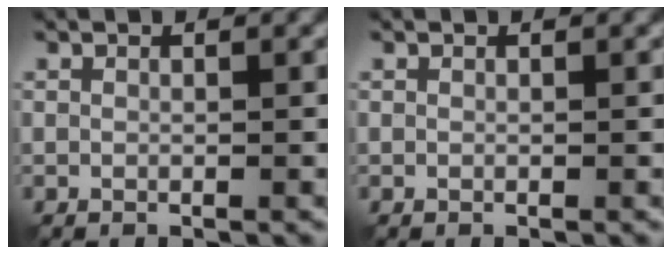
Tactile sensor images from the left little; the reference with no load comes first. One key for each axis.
{"total": 0.0}